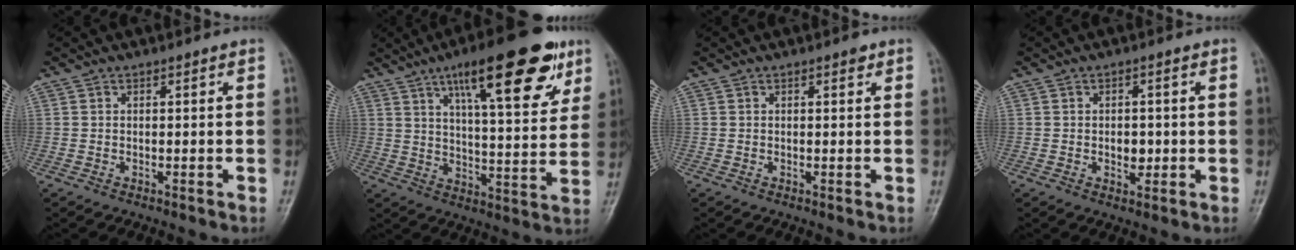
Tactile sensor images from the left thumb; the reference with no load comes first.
{"total": 20.6, "force": [11.3, 6.0, 16.2], "torque": [-0.206, -0.032, 0.168]}
{"total": 0.9, "force": [0.5, 0.4, 0.6], "torque": [-0.005, -0.001, 0.005]}
{"total": 3.3, "force": [-0.3, 2.3, 2.4], "torque": [-0.023, 0.001, -0.003]}